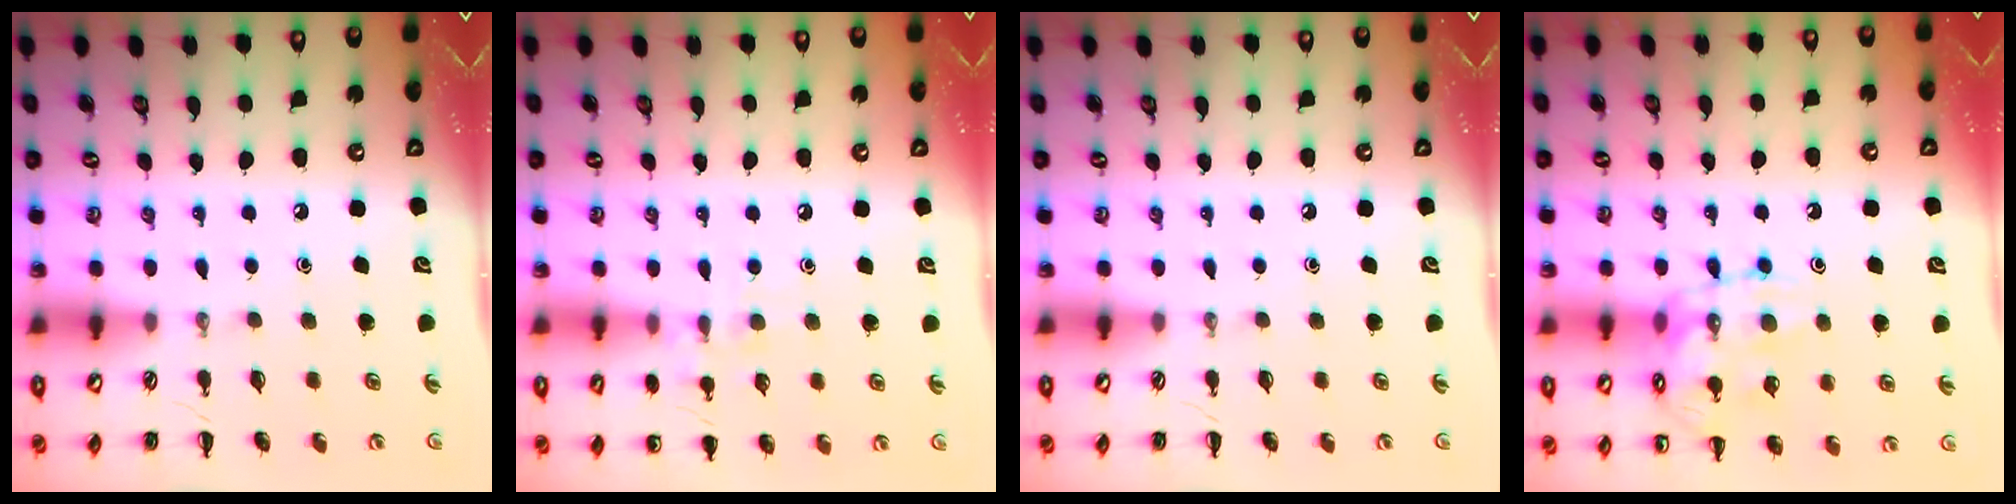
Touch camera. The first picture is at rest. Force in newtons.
{"total": 7.9, "press": 7.6, "slide": 2.0}
{"total": 0.0}
{"total": 13.6, "press": 13.6, "slide": 1.1}